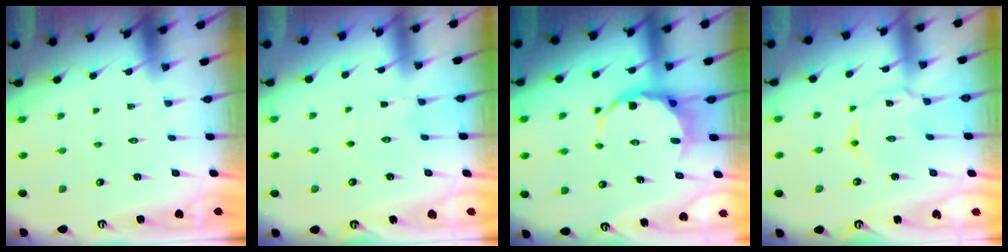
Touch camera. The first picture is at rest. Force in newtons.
{"total": 2.8, "press": 2.8, "slide": 0.3}
{"total": 6.9, "press": 6.7, "slide": 1.9}
{"total": 3.2, "press": 3.2, "slide": 0.3}